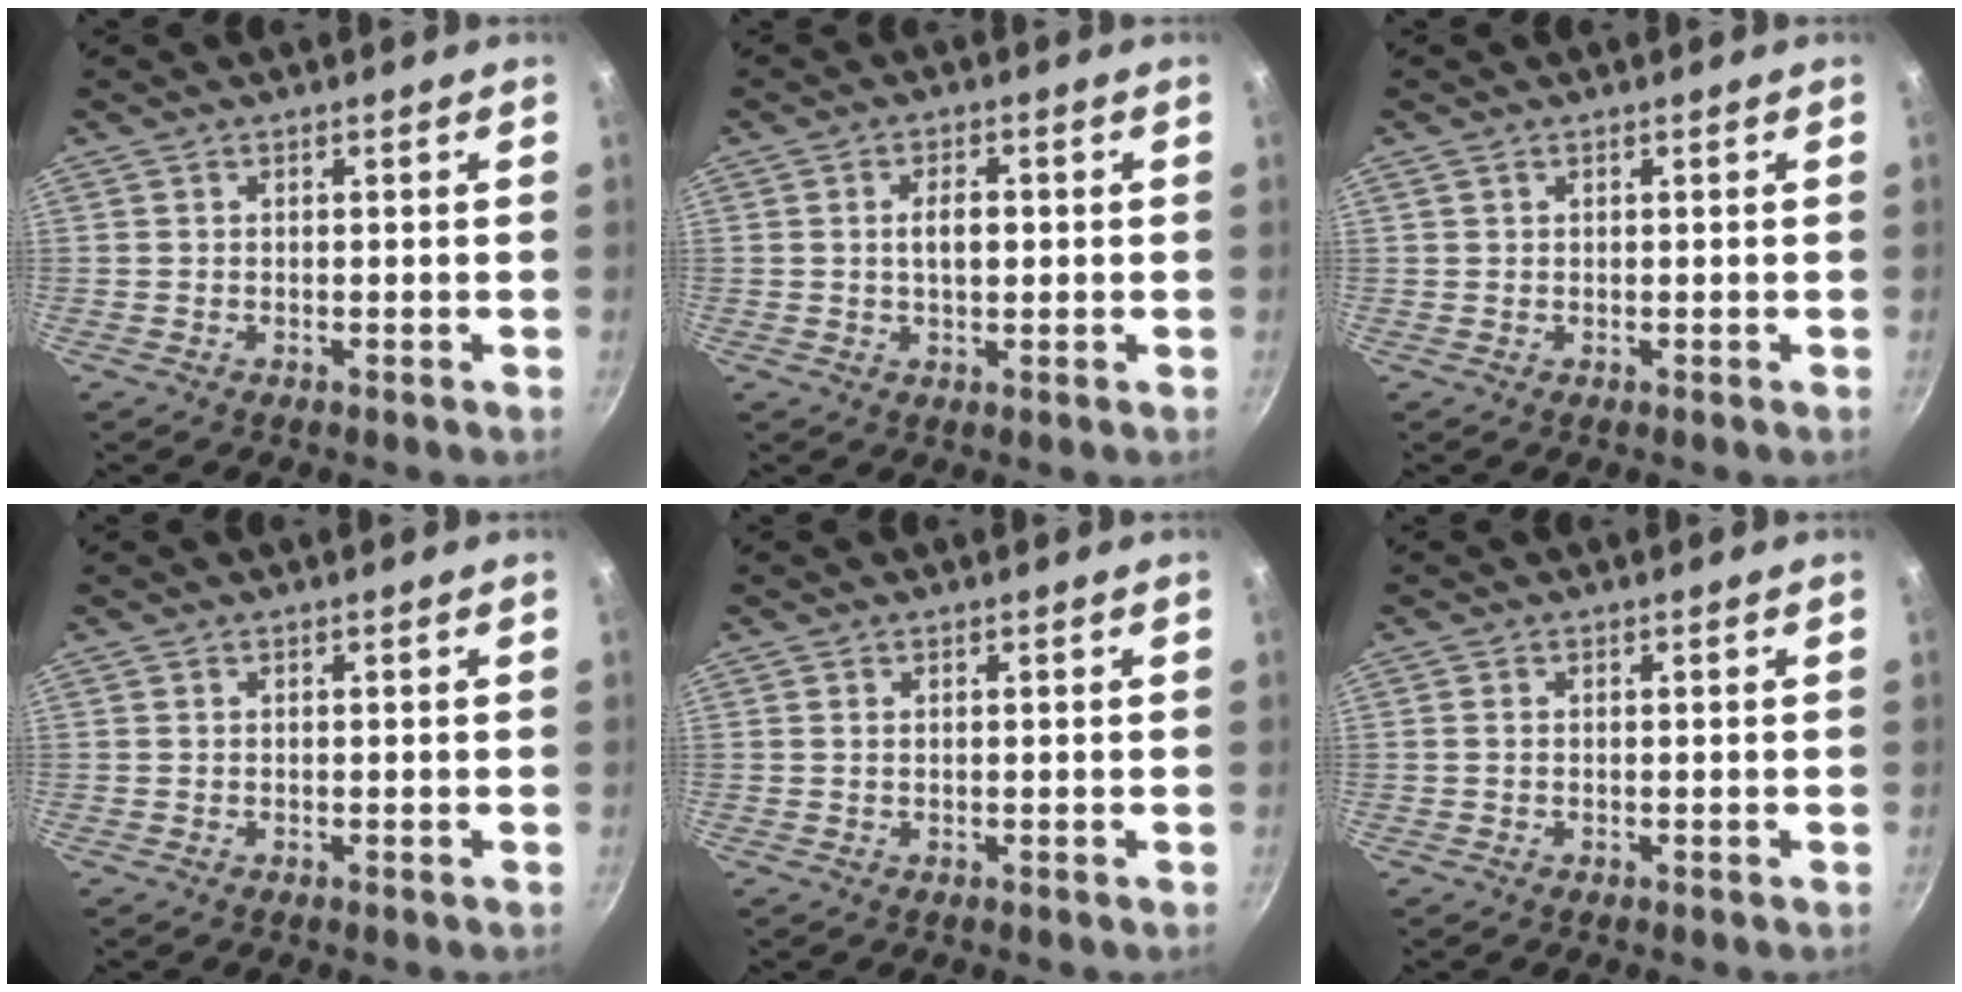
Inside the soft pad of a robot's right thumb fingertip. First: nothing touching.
{"total": 4.7, "force": [0.3, 2.5, 4.0], "torque": [-0.053, 0.008, 0.004]}
{"total": 0.6, "force": [0.3, 0.4, 0.3], "torque": [-0.005, 0.001, 0.006]}
{"total": 0.0}
{"total": 0.0}
{"total": 0.5, "force": [0.0, 0.4, 0.4], "torque": [-0.008, 0.002, -0.001]}